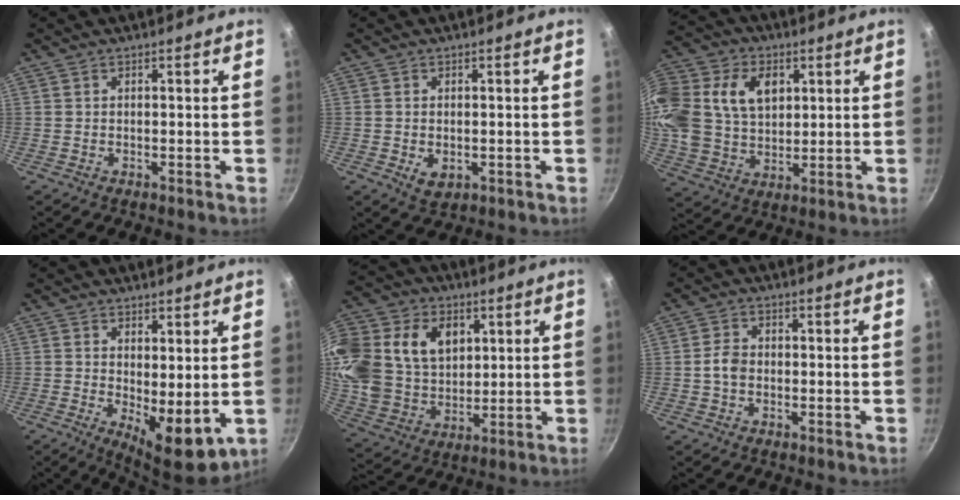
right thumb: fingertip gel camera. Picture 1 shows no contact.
{"total": 3.6, "force": [-0.5, 2.4, 2.5], "torque": [-0.041, -0.010, -0.004]}
{"total": 25.6, "force": [7.9, 18.7, 15.7], "torque": [-0.365, 0.038, 0.145]}
{"total": 8.7, "force": [0.3, 3.6, 7.9], "torque": [-0.100, -0.023, 0.014]}
{"total": 27.6, "force": [8.9, 20.5, 16.2], "torque": [-0.356, 0.024, 0.167]}
{"total": 3.4, "force": [-0.5, 2.5, 2.3], "torque": [-0.040, 0.014, -0.015]}